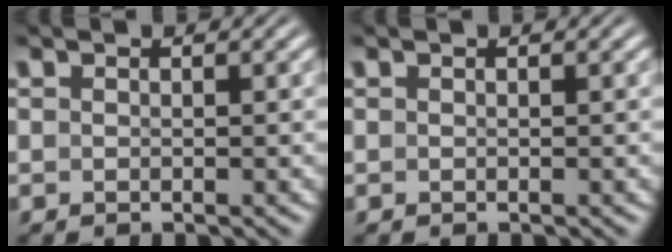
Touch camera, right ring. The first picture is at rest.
{"total": 0.0}